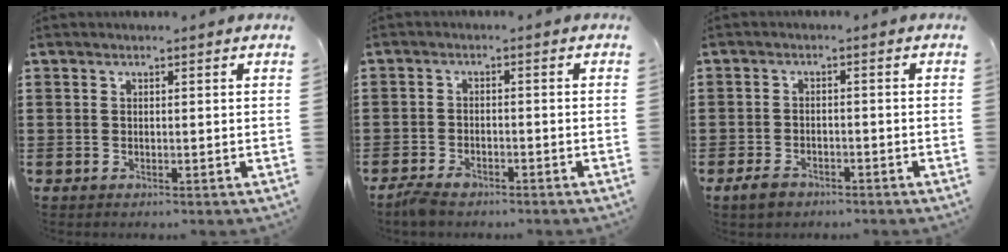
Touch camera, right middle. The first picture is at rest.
{"total": 2.6, "force": [-2.3, 0.8, 0.9], "torque": [-0.025, 0.002, -0.048]}
{"total": 2.6, "force": [-2.0, 1.2, 1.1], "torque": [-0.029, 0.002, -0.042]}